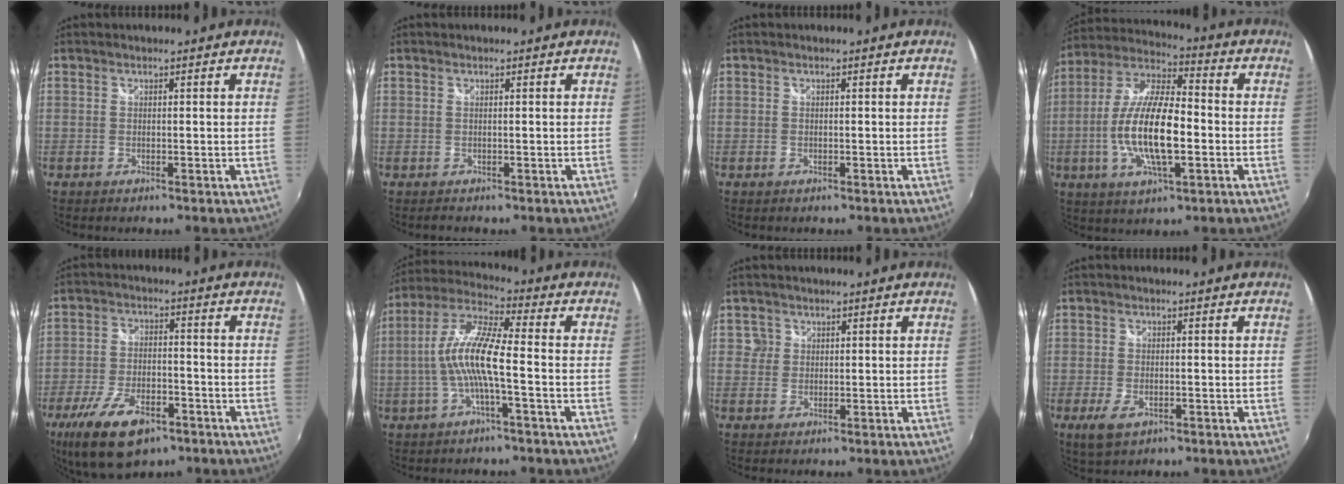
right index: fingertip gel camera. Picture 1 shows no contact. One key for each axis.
{"total": 0.5, "fx": -0.2, "fy": 0.4, "fz": 0.1, "tx": -0.001, "ty": -0.001, "tz": -0.003}
{"total": 0.0}
{"total": 15.9, "fx": -3.0, "fy": 5.4, "fz": 14.7, "tx": -0.292, "ty": -0.003, "tz": -0.060}
{"total": 14.9, "fx": -9.1, "fy": 6.8, "fz": 9.6, "tx": -0.213, "ty": -0.028, "tz": -0.158}
{"total": 10.7, "fx": -2.0, "fy": 1.5, "fz": 10.4, "tx": -0.214, "ty": 0.010, "tz": -0.039}
{"total": 1.8, "fx": 0.5, "fy": 1.8, "fz": 0.0, "tx": 0.008, "ty": 0.009, "tz": 0.006}
{"total": 4.8, "fx": -2.4, "fy": 2.3, "fz": 3.5, "tx": -0.081, "ty": -0.011, "tz": -0.041}